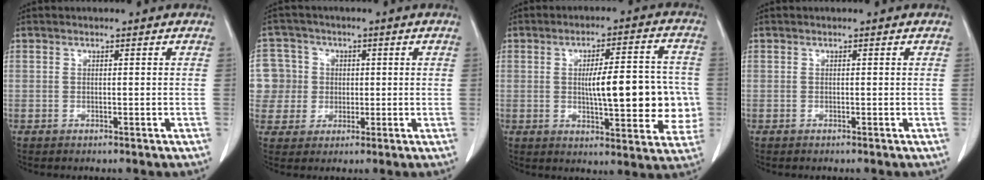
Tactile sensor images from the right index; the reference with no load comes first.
{"total": 8.5, "force": [1.0, 8.4, 0.6], "torque": [-0.022, 0.037, 0.032]}
{"total": 14.1, "force": [-0.4, 3.8, 13.5], "torque": [-0.181, 0.018, 0.004]}
{"total": 0.0}